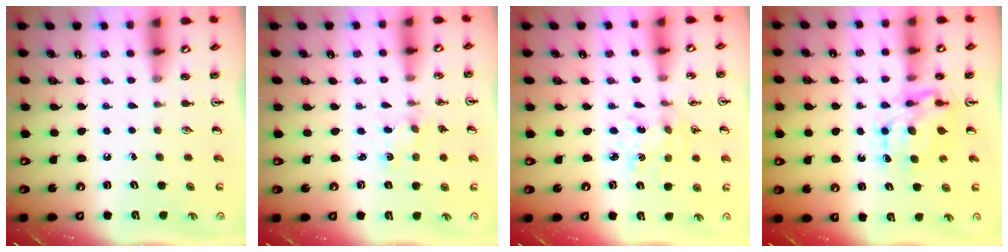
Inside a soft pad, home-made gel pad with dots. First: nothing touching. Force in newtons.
{"total": 1.3, "press": 1.2, "slide": 0.4}
{"total": 2.1, "press": 2.1, "slide": 0.1}
{"total": 7.8, "press": 7.8, "slide": 0.6}